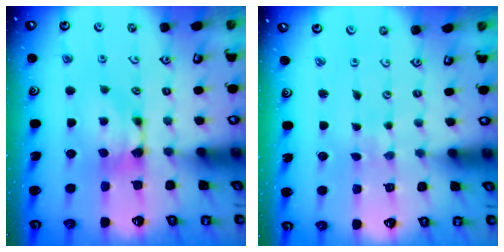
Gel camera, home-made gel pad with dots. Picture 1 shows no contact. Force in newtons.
{"total": 6.1, "press": 6.1, "slide": 0.3}